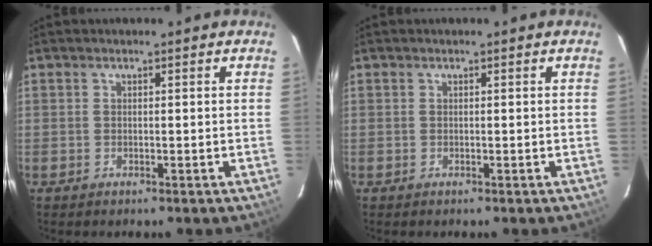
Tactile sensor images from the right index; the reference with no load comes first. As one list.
[{"total": 0.0}]